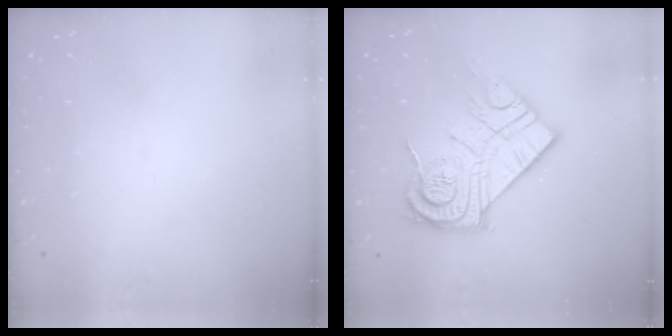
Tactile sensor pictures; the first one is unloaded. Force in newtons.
{"total": 17.8, "press": 17.8, "slide": 1.2}